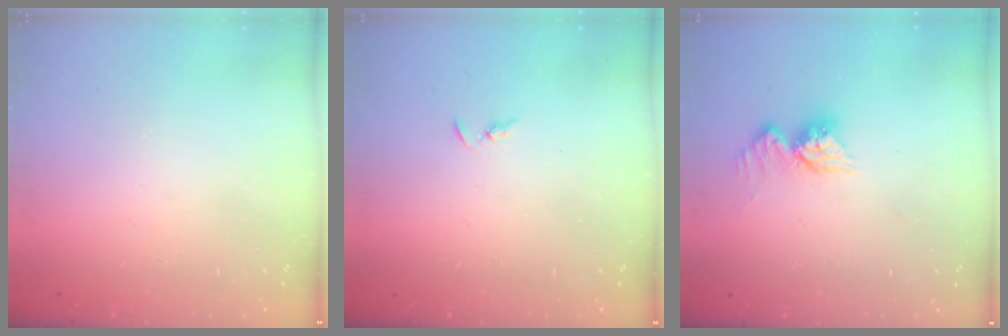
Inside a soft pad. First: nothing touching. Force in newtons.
{"total": 2.4, "press": 2.3, "slide": 0.2}
{"total": 9.7, "press": 9.7, "slide": 0.9}